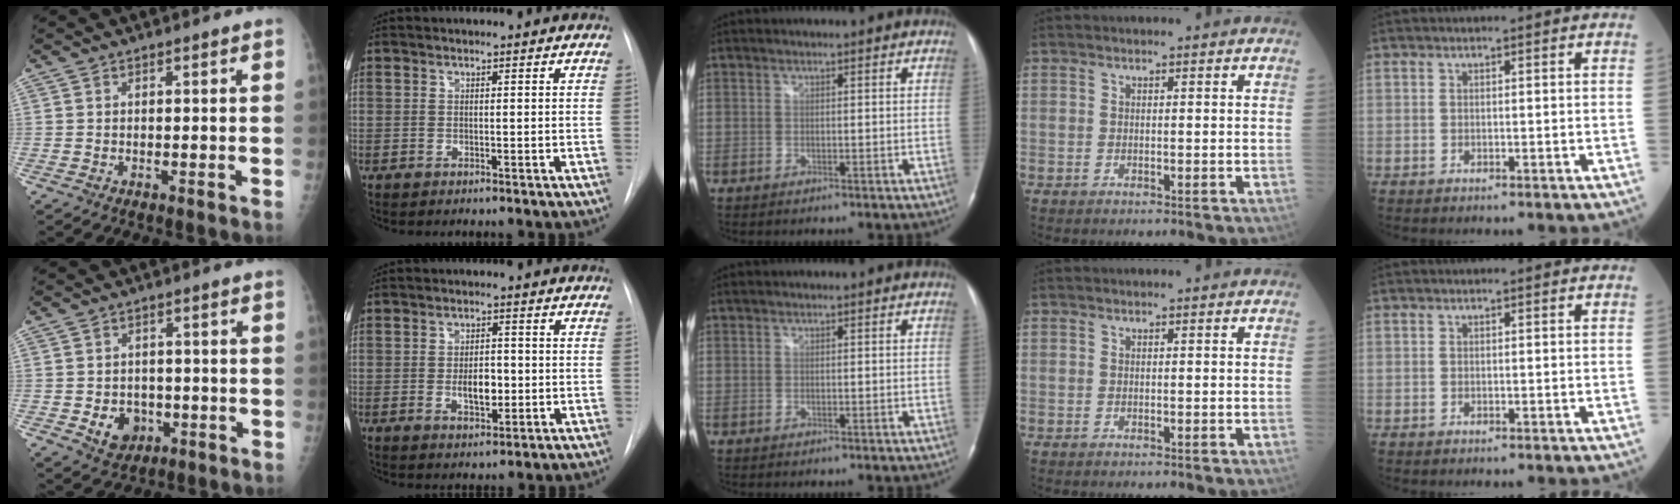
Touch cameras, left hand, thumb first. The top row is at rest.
{"thumb": {"total": 5.9, "force": [-1.7, 4.9, 2.9], "torque": [-0.020, 0.008, -0.017]}, "index": {"total": 4.7, "force": [-0.8, 2.3, 4.0], "torque": [-0.063, -0.001, -0.008]}}